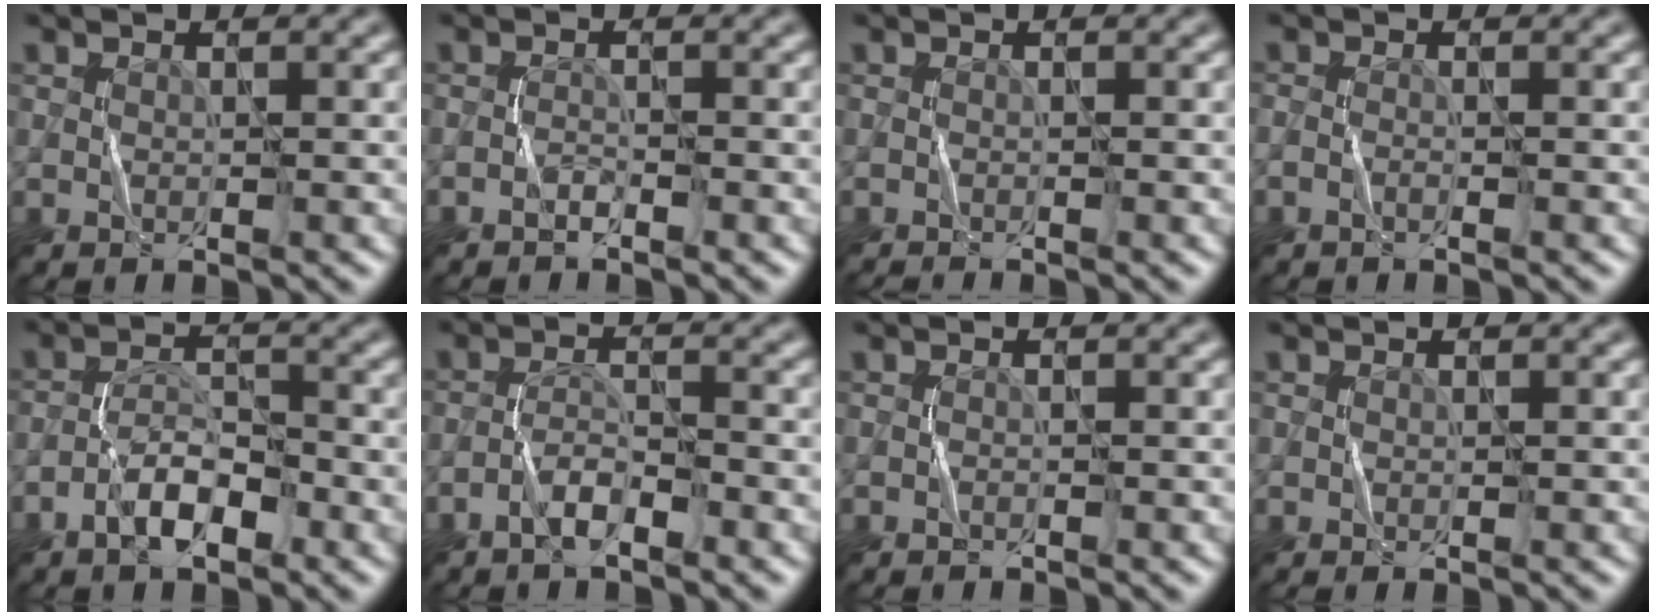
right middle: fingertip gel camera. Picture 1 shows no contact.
{"total": 0.8, "force": [-0.7, 0.2, 0.3], "torque": [-0.006, 0.003, -0.016]}
{"total": 1.0, "force": [-1.0, 0.0, 0.2], "torque": [0.000, -0.003, -0.018]}
{"total": 0.6, "force": [-0.4, 0.1, 0.4], "torque": [-0.011, -0.001, -0.010]}
{"total": 3.7, "force": [-2.1, 1.5, 2.7], "torque": [-0.041, 0.010, -0.042]}
{"total": 2.6, "force": [-1.8, 0.6, 1.8], "torque": [-0.034, 0.009, -0.037]}
{"total": 0.0}
{"total": 0.0}